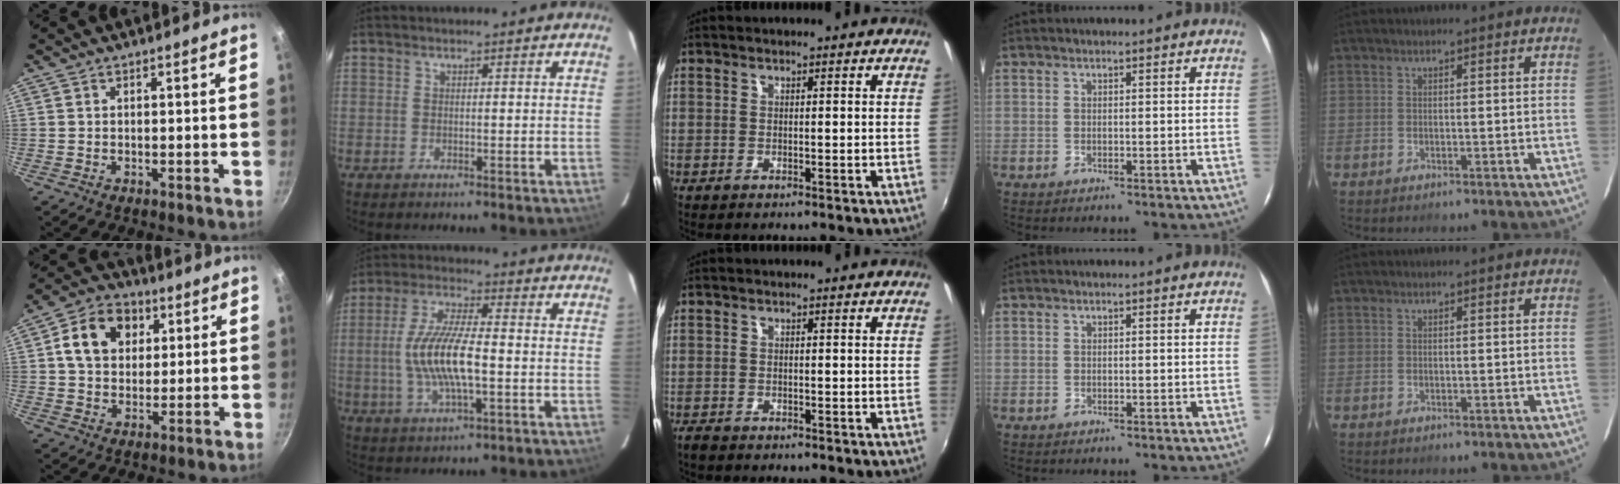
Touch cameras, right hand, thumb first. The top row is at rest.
{"thumb": {"total": 12.5, "force": [3.6, 9.7, 7.1], "torque": [-0.099, 0.009, 0.049]}, "index": {"total": 12.2, "force": [-1.6, 3.1, 11.7], "torque": [-0.239, -0.002, -0.029]}, "middle": {"total": 1.8, "force": [-1.6, 0.6, 0.5], "torque": [-0.017, -0.006, -0.031]}}